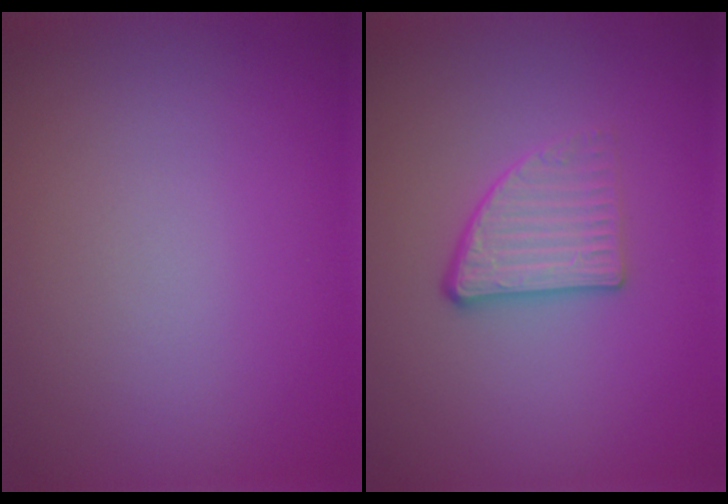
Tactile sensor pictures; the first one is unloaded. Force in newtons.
{"total": 2.8, "press": 2.5, "slide": 1.4}